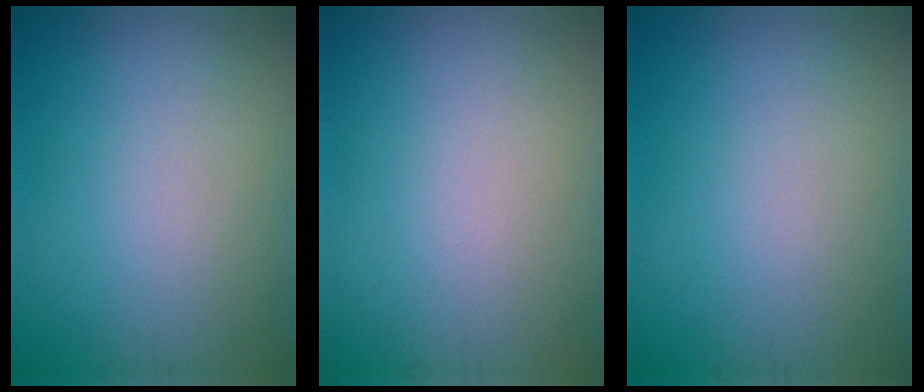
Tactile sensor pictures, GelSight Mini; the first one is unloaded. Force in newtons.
{"total": 0.0}
{"total": 0.0}